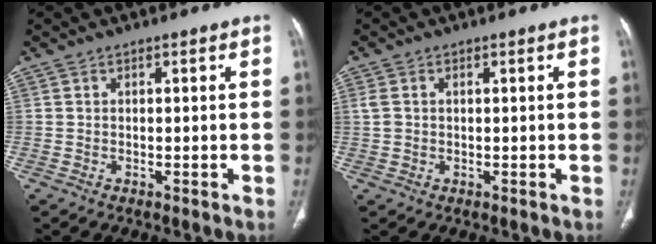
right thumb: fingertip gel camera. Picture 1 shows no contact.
{"total": 2.0, "force": [0.2, 1.6, 1.2], "torque": [-0.034, 0.008, 0.008]}